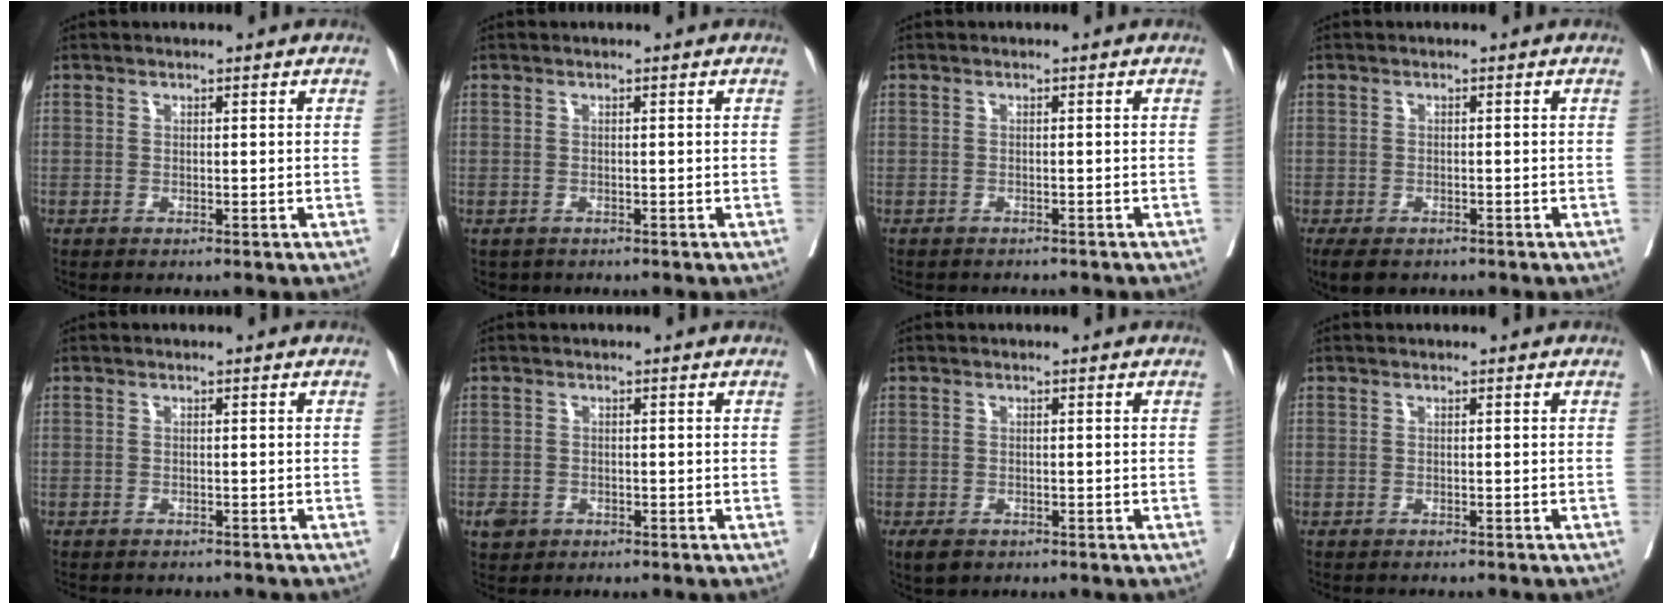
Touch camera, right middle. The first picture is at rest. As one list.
[{"total": 1.3, "force": [-0.9, 0.9, 0.1], "torque": [-0.009, -0.001, -0.011]}, {"total": 5.4, "force": [-4.9, 1.7, 1.6], "torque": [-0.019, -0.002, -0.061]}, {"total": 5.1, "force": [-3.8, 2.4, 2.4], "torque": [-0.034, -0.008, -0.055]}, {"total": 6.0, "force": [-5.4, 1.8, 1.9], "torque": [-0.022, -0.002, -0.067]}, {"total": 2.5, "force": [-1.3, 2.0, 0.7], "torque": [-0.013, 0.004, -0.019]}, {"total": 2.7, "force": [-1.9, 1.5, 1.3], "torque": [-0.023, -0.004, -0.026]}, {"total": 3.2, "force": [-3.0, 0.7, 1.0], "torque": [-0.015, -0.004, -0.037]}]